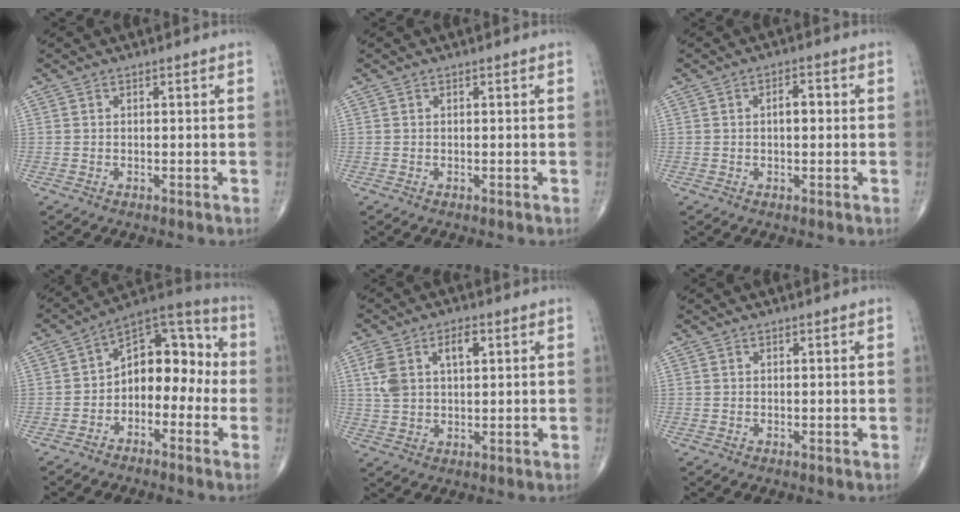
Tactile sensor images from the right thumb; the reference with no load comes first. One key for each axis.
{"total": 0.0}
{"total": 3.3, "fx": 0.2, "fy": 1.7, "fz": 2.8, "tx": -0.038, "ty": 0.008, "tz": 0.001}
{"total": 12.7, "fx": -2.0, "fy": 8.2, "fz": 9.4, "tx": -0.097, "ty": 0.056, "tz": -0.049}
{"total": 8.4, "fx": 2.7, "fy": 4.7, "fz": 6.4, "tx": -0.124, "ty": 0.011, "tz": 0.055}
{"total": 0.0}